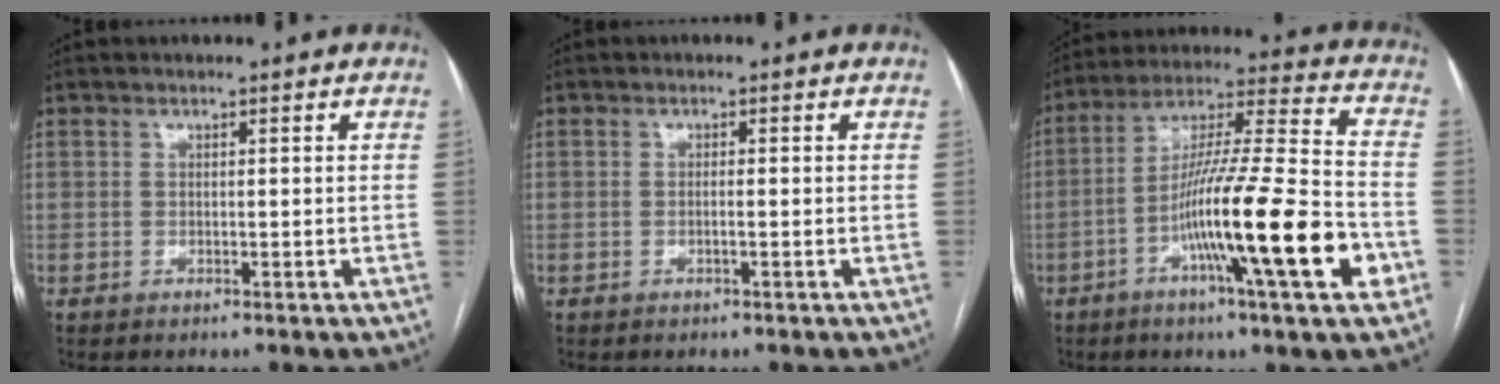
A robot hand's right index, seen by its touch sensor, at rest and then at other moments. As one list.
[{"total": 0.7, "force": [-0.1, 0.0, 0.7], "torque": [-0.010, 0.003, -0.001]}, {"total": 20.5, "force": [-7.1, 0.3, 19.2], "torque": [-0.317, -0.015, -0.122]}]